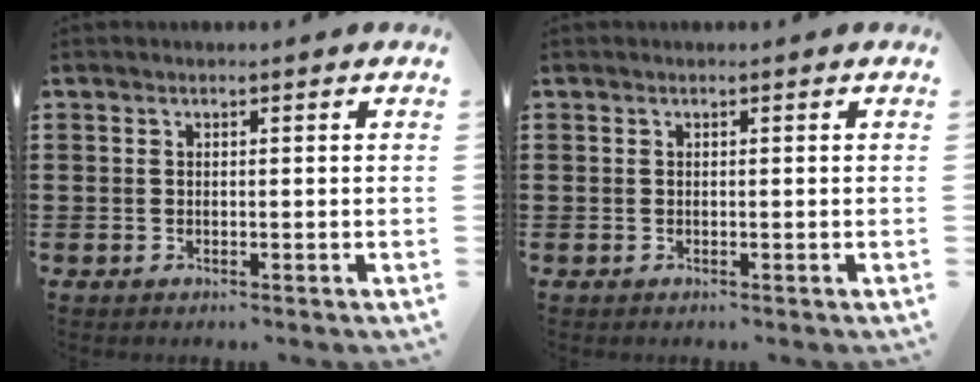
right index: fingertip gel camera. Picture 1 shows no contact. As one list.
[{"total": 0.0}]